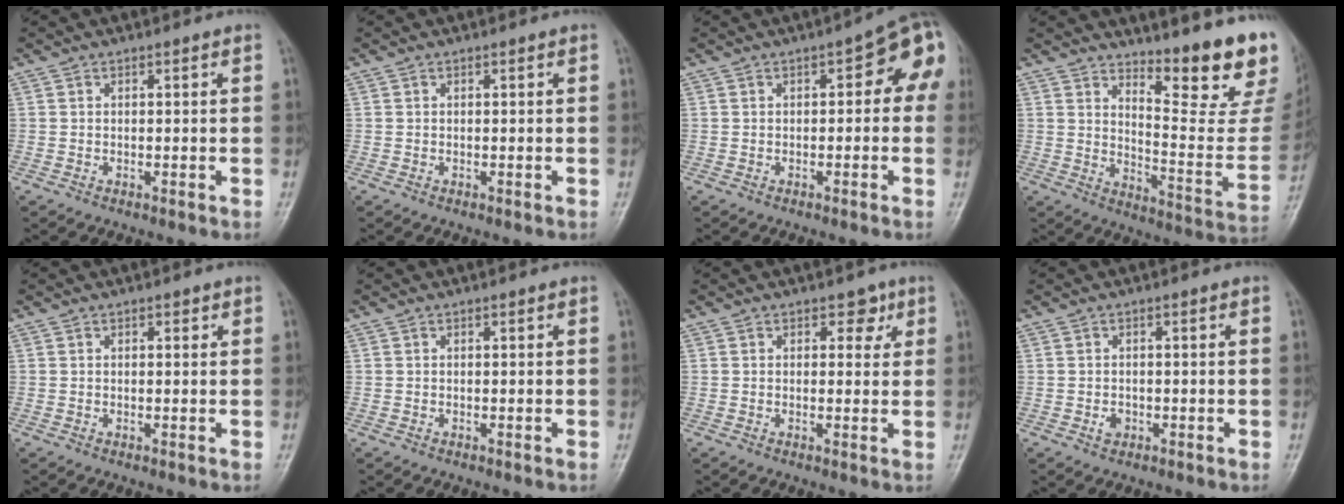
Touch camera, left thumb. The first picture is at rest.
{"total": 0.0}
{"total": 7.6, "force": [0.9, 3.7, 6.6], "torque": [-0.046, 0.027, -0.002]}
{"total": 18.3, "force": [13.6, 3.8, 11.6], "torque": [-0.123, -0.132, 0.188]}
{"total": 1.3, "force": [0.5, 0.7, 0.9], "torque": [-0.007, 0.001, 0.006]}
{"total": 0.0}
{"total": 3.2, "force": [1.5, 2.2, 1.8], "torque": [0.003, -0.004, 0.015]}
{"total": 1.9, "force": [-0.7, 1.5, 0.9], "torque": [-0.006, 0.004, -0.010]}